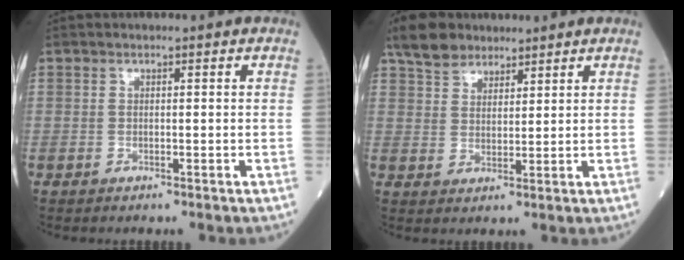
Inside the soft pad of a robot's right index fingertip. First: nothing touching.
{"total": 5.9, "force": [4.7, 3.2, 1.7], "torque": [-0.038, 0.017, 0.092]}